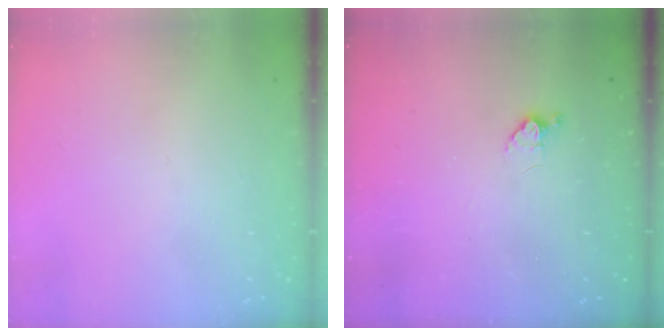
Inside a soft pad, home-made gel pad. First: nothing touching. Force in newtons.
{"total": 6.4, "press": 6.4, "slide": 0.7}